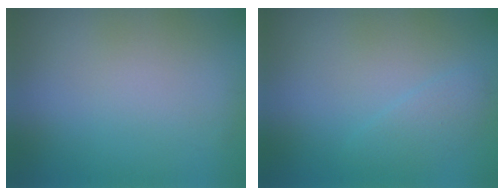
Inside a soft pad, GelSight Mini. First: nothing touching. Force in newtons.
{"total": 1.5, "press": 1.5, "slide": 0.1}